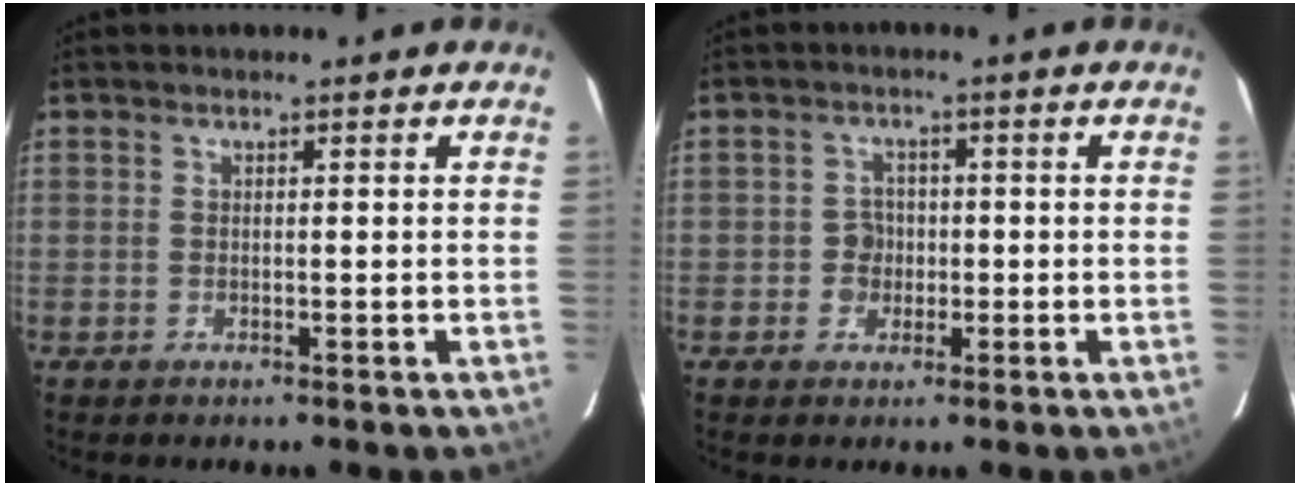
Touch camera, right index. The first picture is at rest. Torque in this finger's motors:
{"motor_torque": [0.19, 0.13, 0.05, 0.01]}